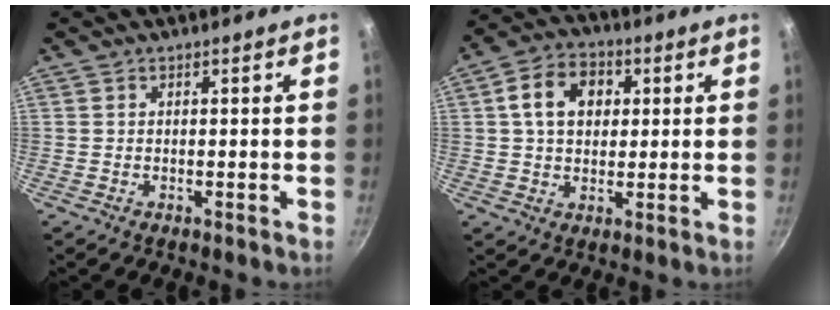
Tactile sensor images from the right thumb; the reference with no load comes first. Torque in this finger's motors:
{"motor_torque": [0.45, 2.29, 1.01, -0.06, 0.05]}